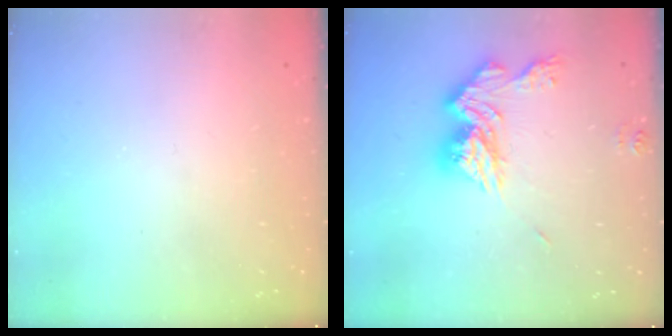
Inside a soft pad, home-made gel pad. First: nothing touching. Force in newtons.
{"total": 14.6, "press": 14.5, "slide": 1.3}